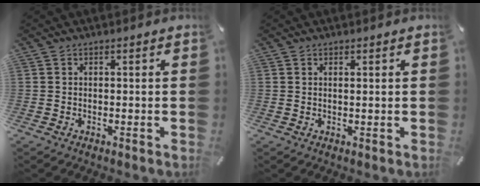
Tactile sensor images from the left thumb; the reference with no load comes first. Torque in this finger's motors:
{"motor_torque": [-0.10, -0.37, -0.09, -0.02, -0.02]}